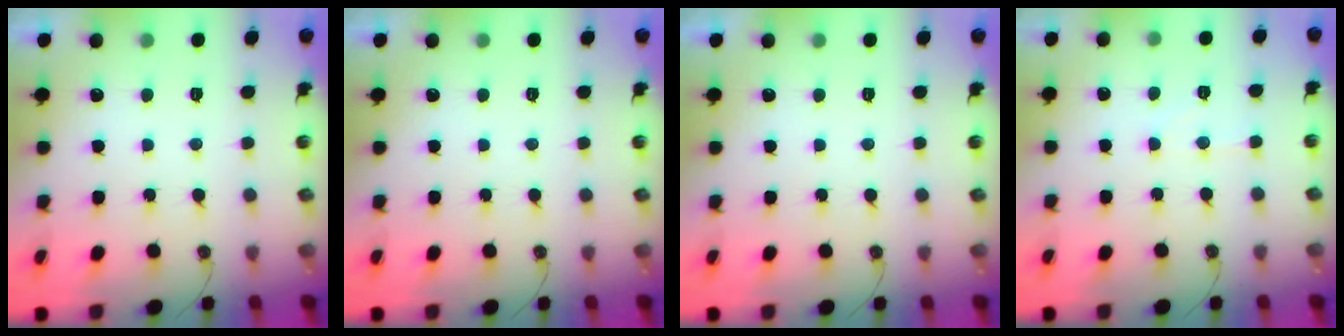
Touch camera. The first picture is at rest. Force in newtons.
{"total": 0.0}
{"total": 0.0}
{"total": 5.5, "press": 5.5, "slide": 0.5}